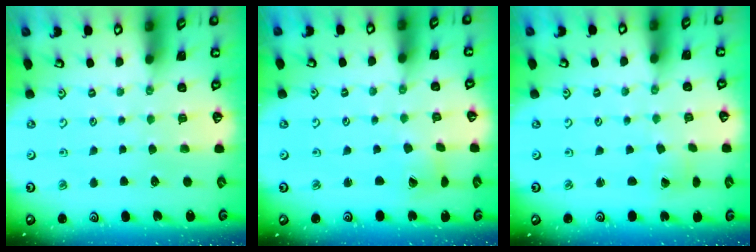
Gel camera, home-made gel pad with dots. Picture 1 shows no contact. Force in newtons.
{"total": 2.9, "press": 2.8, "slide": 0.4}
{"total": 1.5, "press": 1.5, "slide": 0.1}